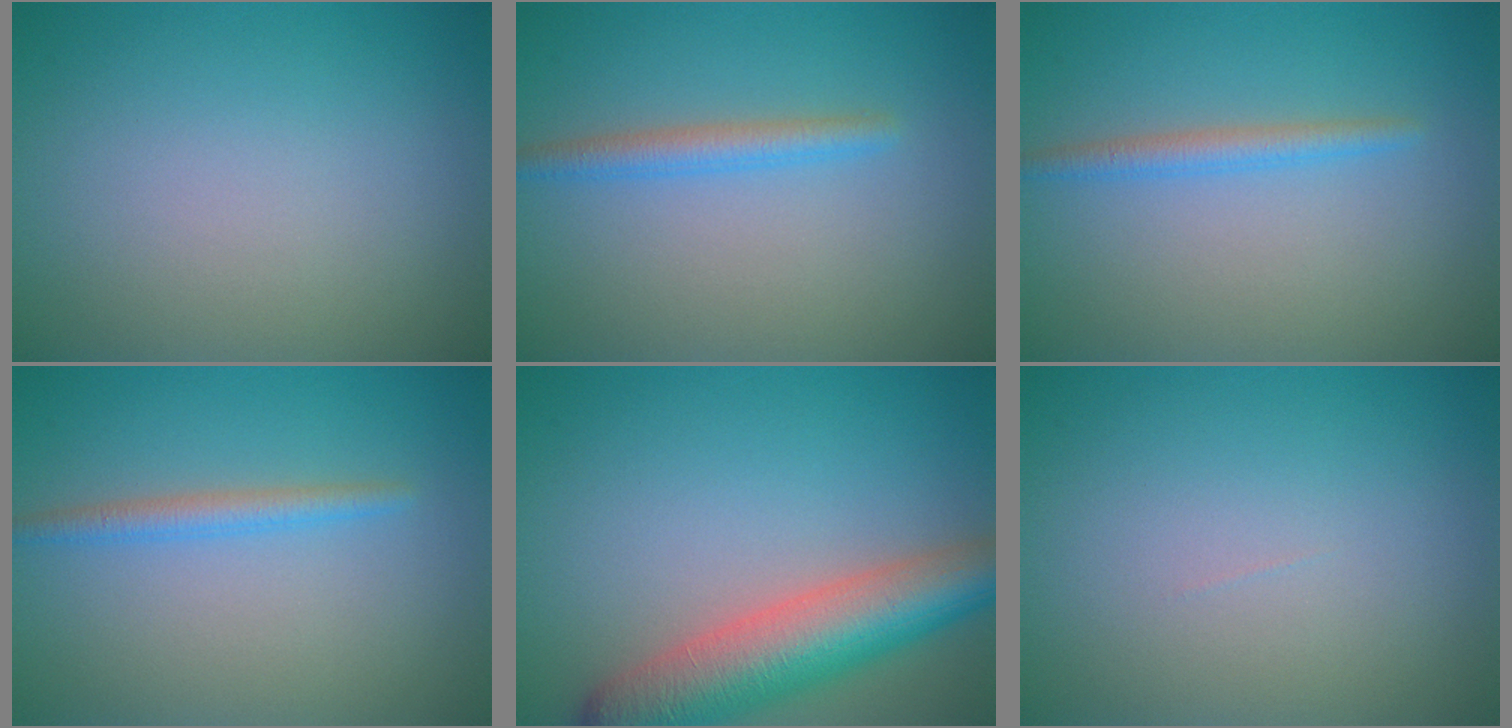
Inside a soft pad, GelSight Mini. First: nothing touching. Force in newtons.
{"total": 2.2, "press": 2.1, "slide": 0.1}
{"total": 1.8, "press": 1.8, "slide": 0.2}
{"total": 1.8, "press": 1.8, "slide": 0.2}
{"total": 7.9, "press": 7.9, "slide": 0.5}
{"total": 0.0}